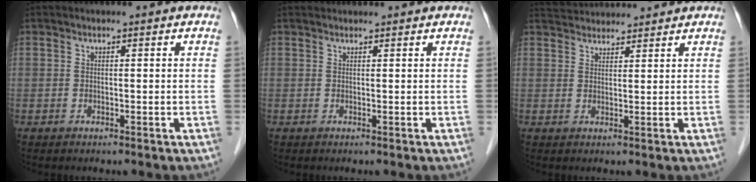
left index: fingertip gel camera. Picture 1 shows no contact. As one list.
[{"total": 1.8, "force": [1.8, 0.3, 0.2], "torque": [-0.006, 0.025, 0.030]}, {"total": 6.6, "force": [6.5, 0.9, 1.2], "torque": [-0.024, 0.035, 0.102]}]